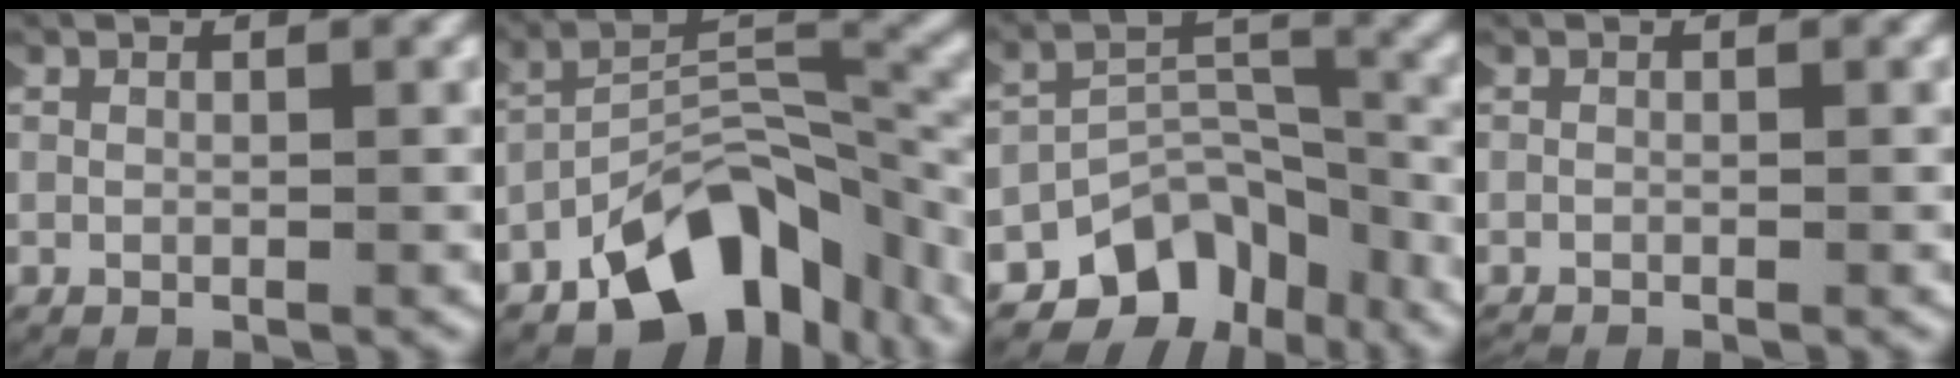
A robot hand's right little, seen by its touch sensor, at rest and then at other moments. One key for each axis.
{"total": 9.1, "fx": -5.8, "fy": 4.1, "fz": 5.7, "tx": -0.077, "ty": 0.006, "tz": -0.090}
{"total": 10.1, "fx": -5.2, "fy": 7.3, "fz": 4.6, "tx": -0.084, "ty": -0.016, "tz": -0.087}
{"total": 0.6, "fx": -0.6, "fy": 0.0, "fz": -0.1, "tx": -0.002, "ty": -0.004, "tz": -0.009}